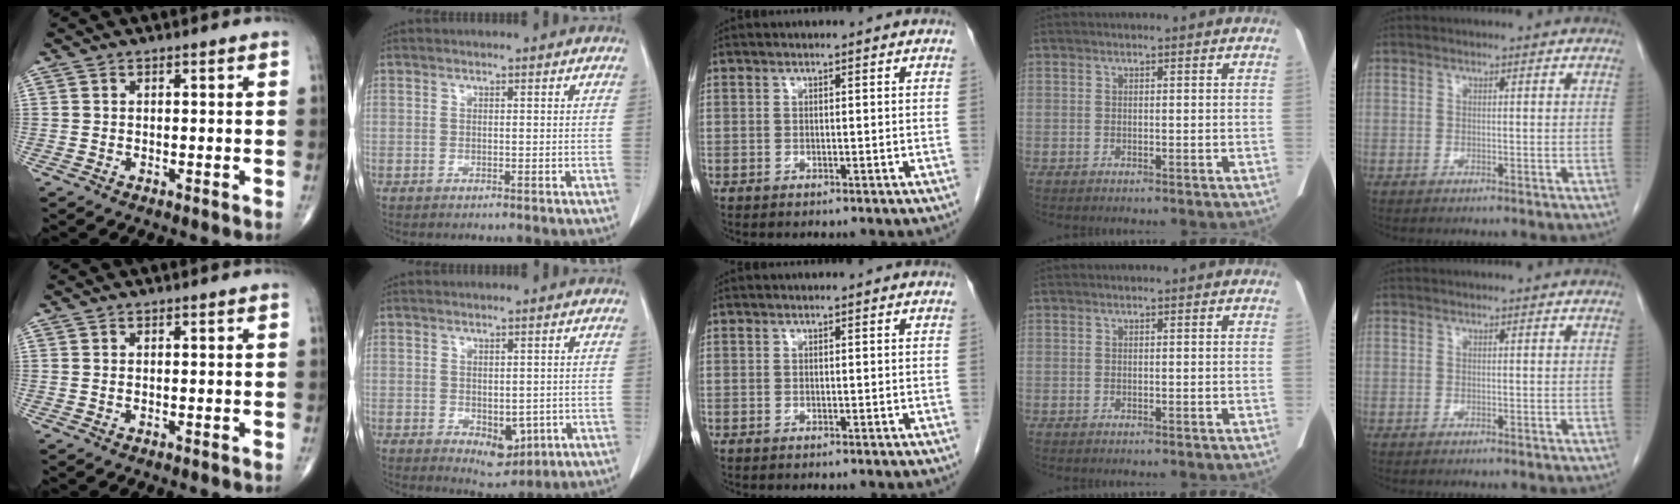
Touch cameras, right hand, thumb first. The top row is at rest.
{"index": {"total": 5.2, "force": [-1.4, 3.0, 4.0], "torque": [-0.046, -0.008, -0.005]}}